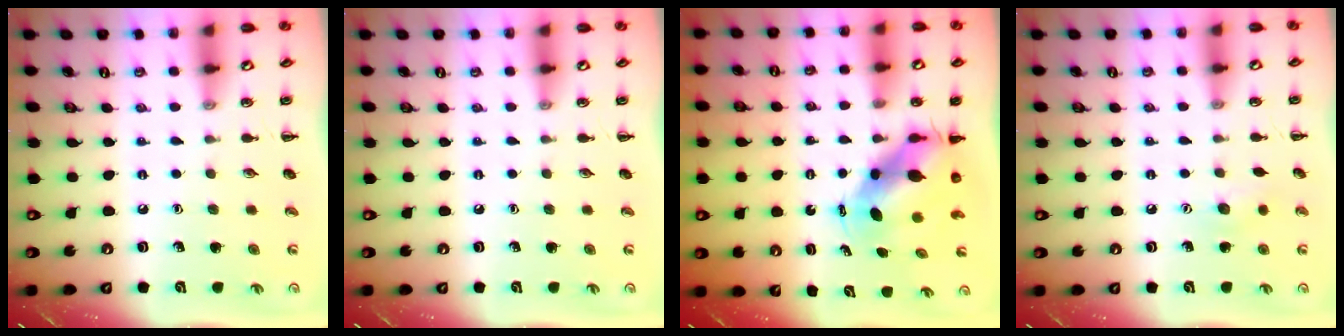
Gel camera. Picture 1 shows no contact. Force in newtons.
{"total": 0.0}
{"total": 5.8, "press": 5.6, "slide": 1.5}
{"total": 7.1, "press": 6.9, "slide": 1.7}